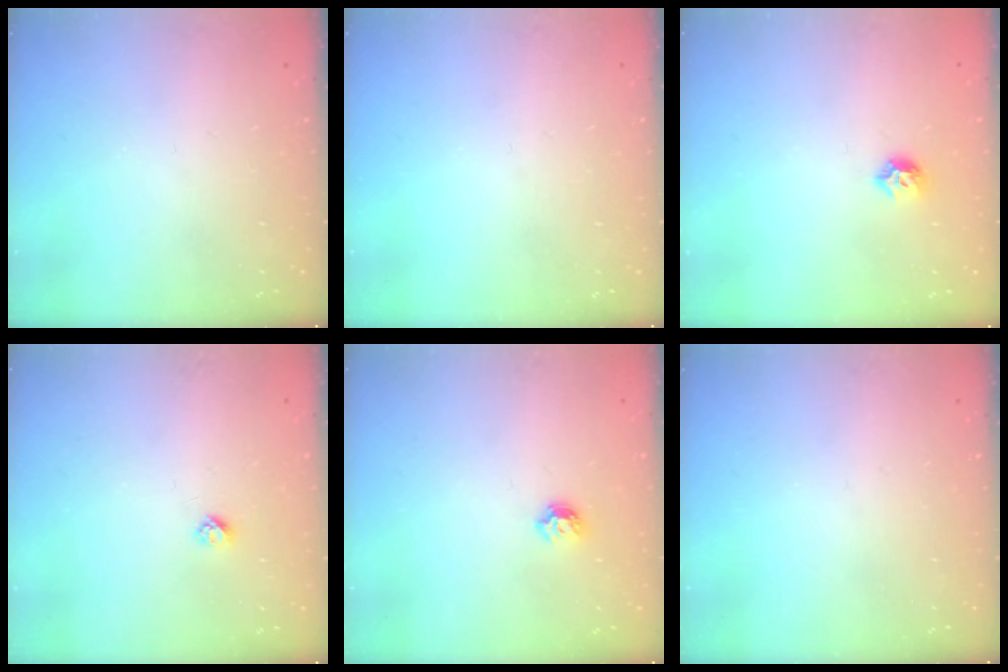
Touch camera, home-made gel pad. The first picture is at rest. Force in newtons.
{"total": 0.0}
{"total": 6.4, "press": 6.3, "slide": 0.9}
{"total": 2.7, "press": 2.6, "slide": 0.3}
{"total": 5.5, "press": 5.5, "slide": 0.8}
{"total": 0.0}